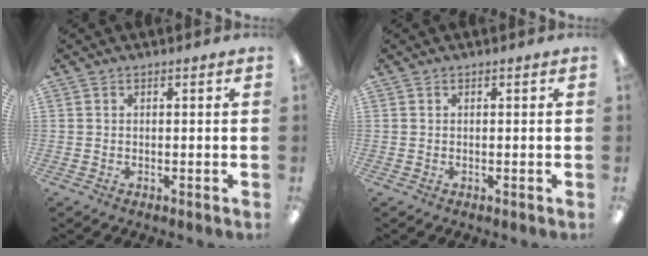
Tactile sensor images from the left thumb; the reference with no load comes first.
{"total": 0.0}